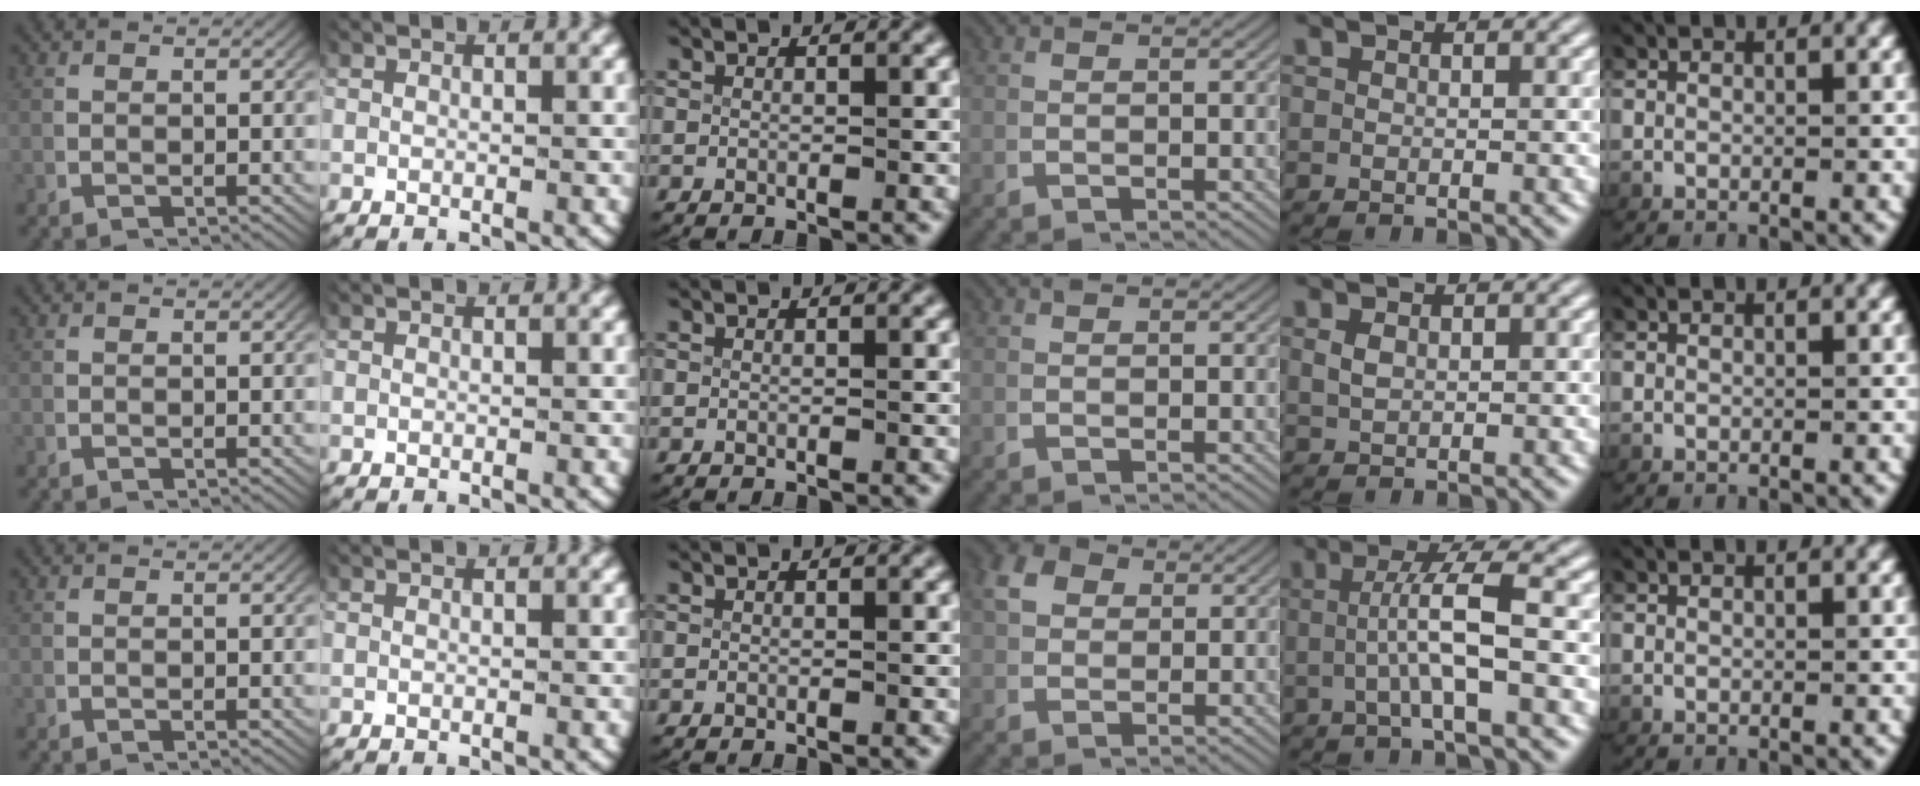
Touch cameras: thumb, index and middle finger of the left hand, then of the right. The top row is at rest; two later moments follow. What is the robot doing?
{"motion": "grasp_and_lifting", "object": "card"}